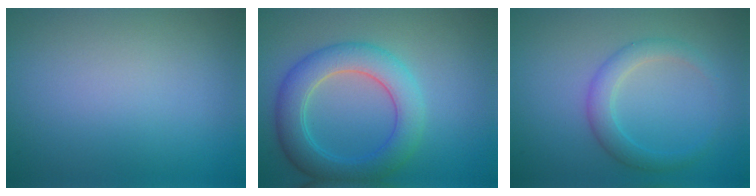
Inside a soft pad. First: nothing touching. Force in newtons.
{"total": 5.5, "press": 5.5, "slide": 0.4}
{"total": 2.5, "press": 2.5, "slide": 0.1}